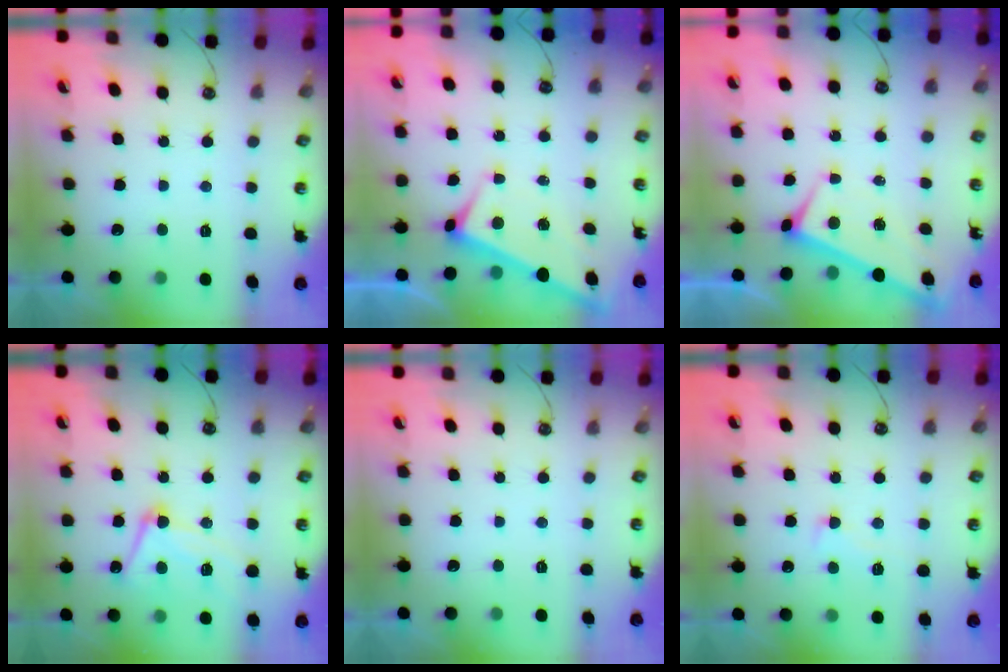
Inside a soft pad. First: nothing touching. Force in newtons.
{"total": 2.8, "press": 2.7, "slide": 0.5}
{"total": 0.9, "press": 0.3, "slide": 0.8}
{"total": 10.5, "press": 10.5, "slide": 1.1}
{"total": 0.0}
{"total": 0.8, "press": 0.5, "slide": 0.6}